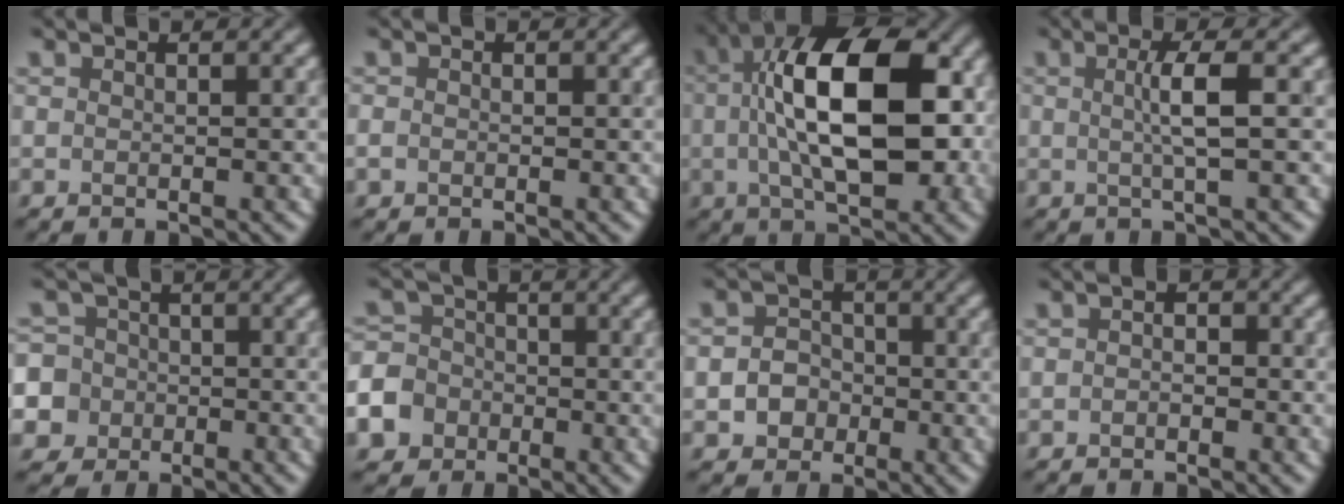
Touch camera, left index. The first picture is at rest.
{"total": 0.8, "force": [-0.3, 0.7, 0.3], "torque": [-0.004, -0.004, -0.007]}
{"total": 13.0, "force": [0.6, 5.6, 11.7], "torque": [-0.175, 0.018, 0.002]}
{"total": 3.1, "force": [0.2, 0.5, 3.0], "torque": [-0.054, 0.003, -0.001]}
{"total": 8.9, "force": [-3.1, 8.1, 1.9], "torque": [-0.055, -0.005, -0.092]}
{"total": 9.4, "force": [-4.7, 7.8, 2.2], "torque": [-0.063, -0.028, -0.104]}
{"total": 3.2, "force": [-0.9, 2.8, 1.3], "torque": [-0.001, 0.001, -0.024]}
{"total": 1.2, "force": [-0.4, 0.9, 0.6], "torque": [-0.011, -0.002, -0.012]}